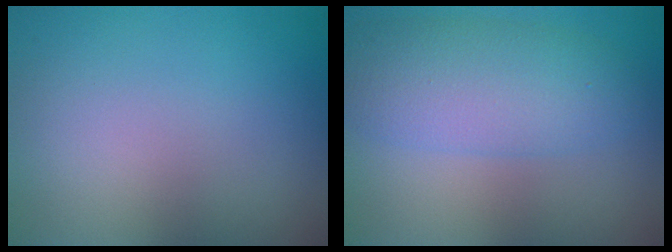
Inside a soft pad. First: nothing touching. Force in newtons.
{"total": 5.4, "press": 5.4, "slide": 0.2}